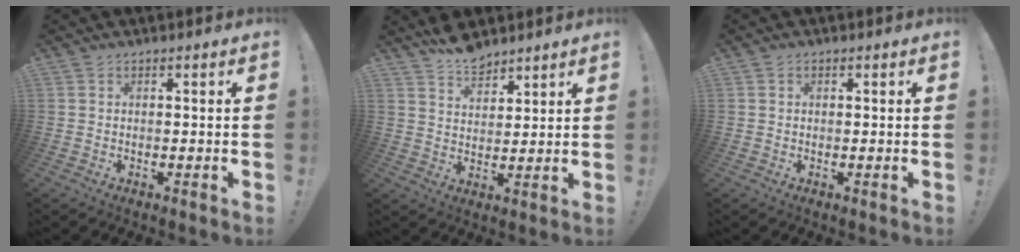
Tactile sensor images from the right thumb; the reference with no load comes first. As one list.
[{"total": 7.7, "force": [6.8, 2.8, 2.1], "torque": [-0.031, -0.049, 0.128]}, {"total": 0.5, "force": [0.2, 0.4, 0.2], "torque": [0.000, 0.000, 0.002]}]